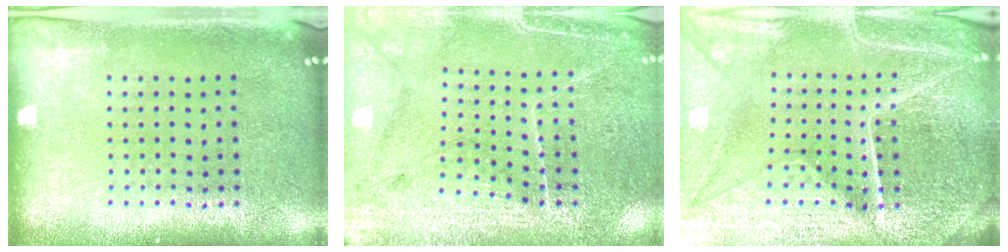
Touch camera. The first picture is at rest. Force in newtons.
{"total": 3.0, "press": 2.9, "slide": 0.4}
{"total": 5.7, "press": 5.2, "slide": 2.2}